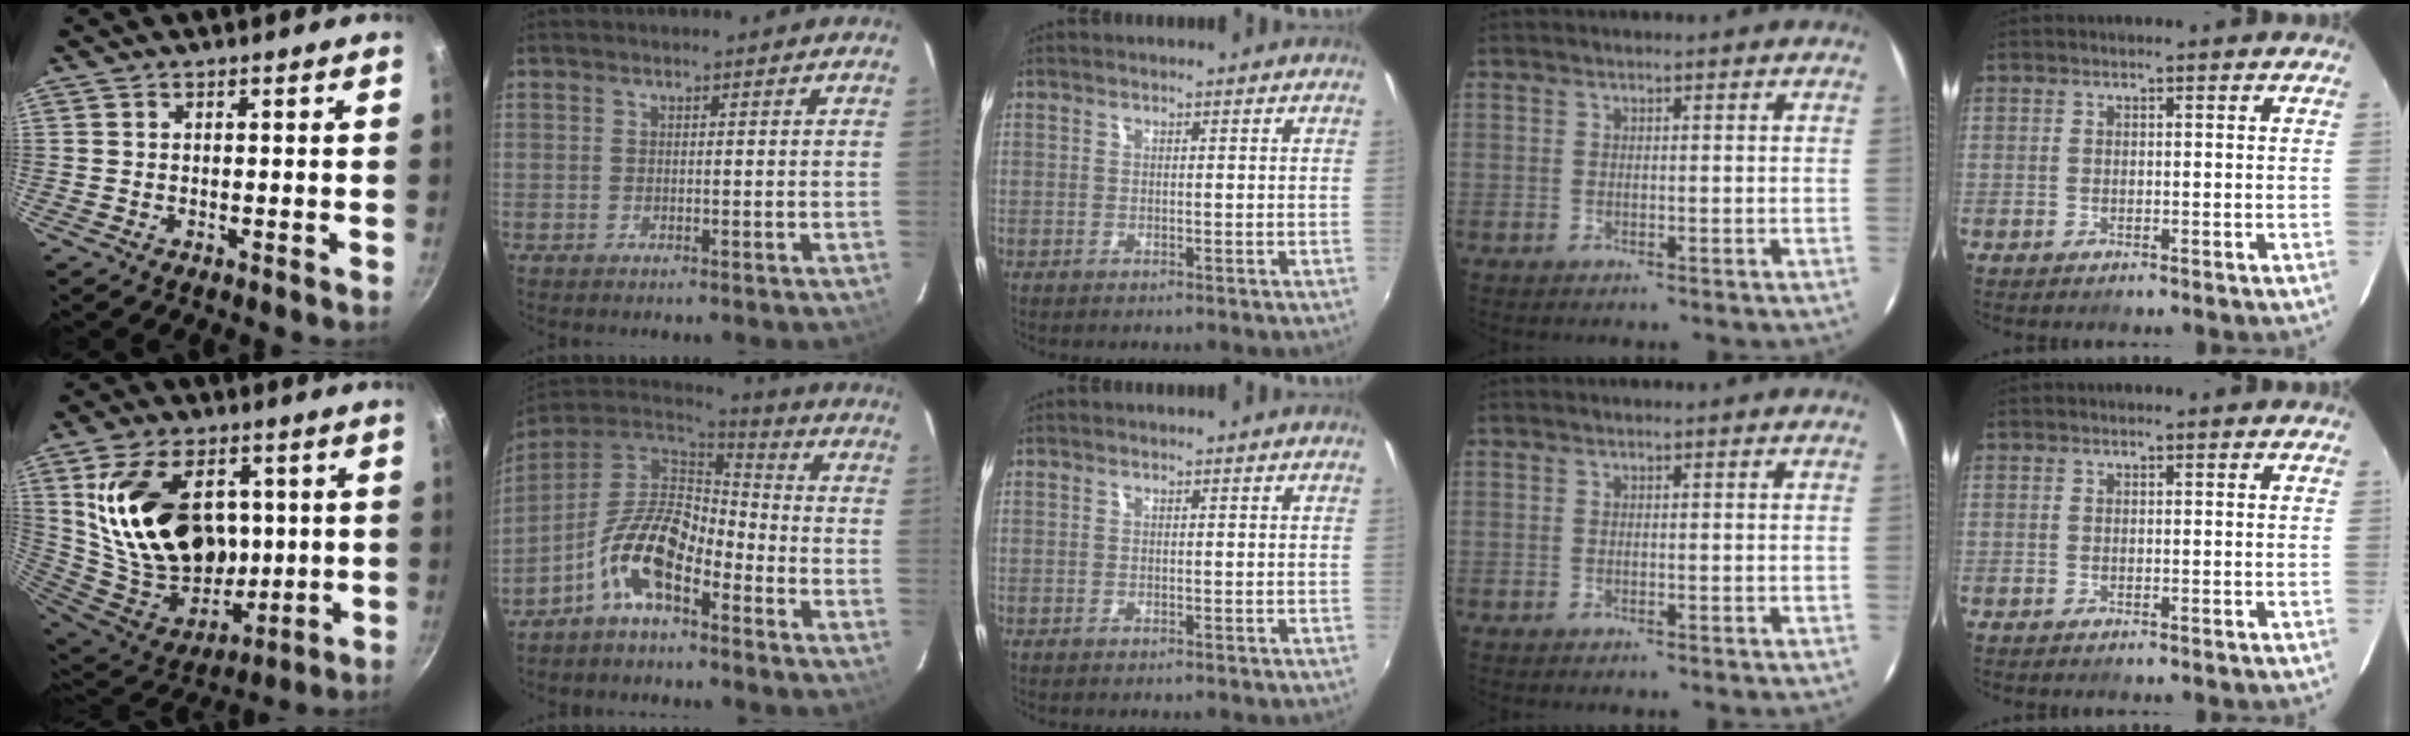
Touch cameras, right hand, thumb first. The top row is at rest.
{"thumb": {"total": 27.0, "force": [5.8, 18.6, 18.7], "torque": [-0.296, -0.025, 0.120]}, "index": {"total": 12.0, "force": [-6.4, 5.2, 8.8], "torque": [-0.174, 0.012, -0.126]}}